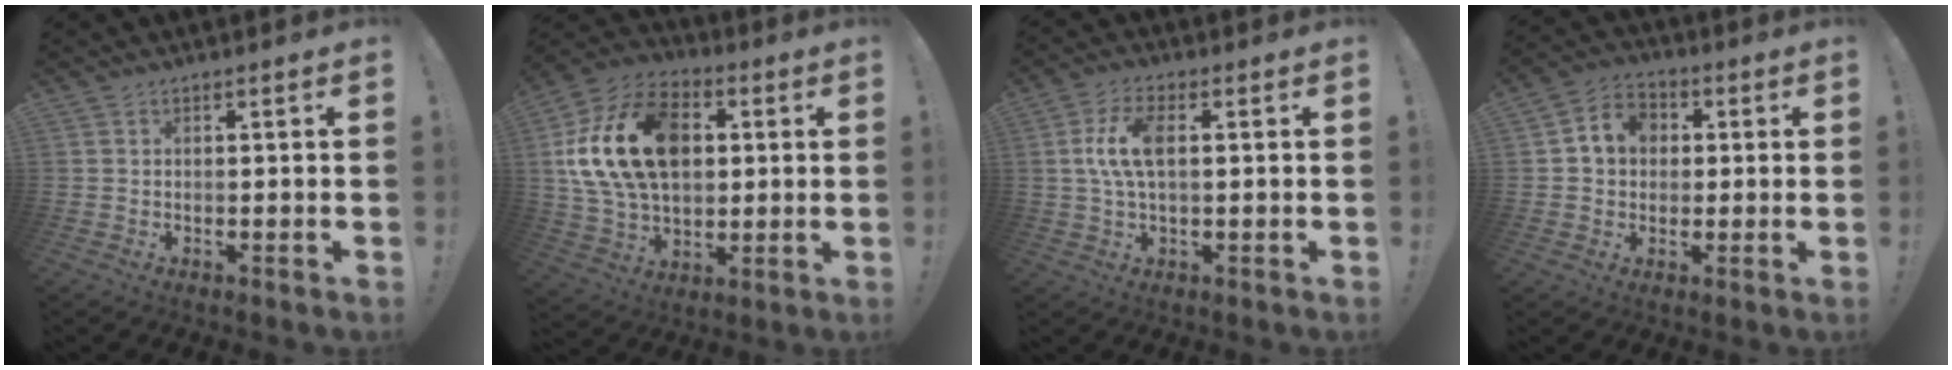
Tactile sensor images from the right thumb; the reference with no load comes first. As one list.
[{"total": 23.0, "force": [4.3, 15.9, 16.1], "torque": [-0.272, -0.002, 0.085]}, {"total": 9.3, "force": [1.1, 4.2, 8.2], "torque": [-0.158, -0.001, 0.019]}, {"total": 8.6, "force": [1.9, 7.3, 4.1], "torque": [-0.056, 0.005, 0.039]}]